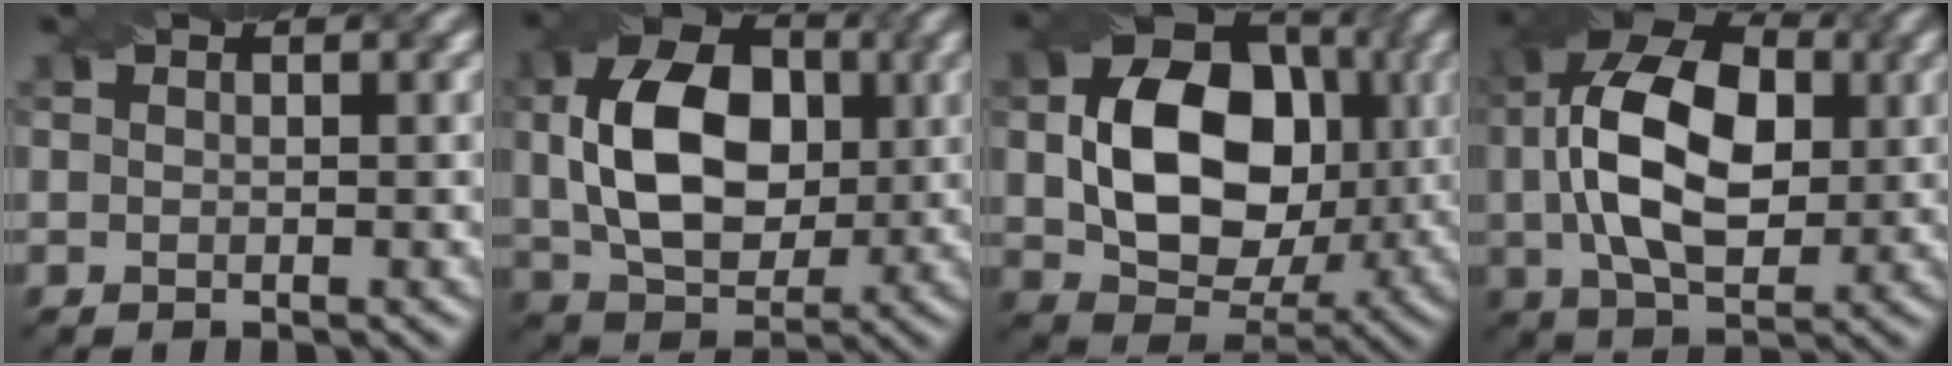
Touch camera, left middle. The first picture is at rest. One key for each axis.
{"total": 10.5, "fx": 1.1, "fy": 7.1, "fz": 7.6, "tx": -0.155, "ty": 0.001, "tz": 0.023}
{"total": 11.5, "fx": 0.7, "fy": 8.3, "fz": 7.8, "tx": -0.146, "ty": 0.000, "tz": 0.020}
{"total": 11.8, "fx": 1.4, "fy": 7.0, "fz": 9.5, "tx": -0.185, "ty": 0.020, "tz": 0.019}